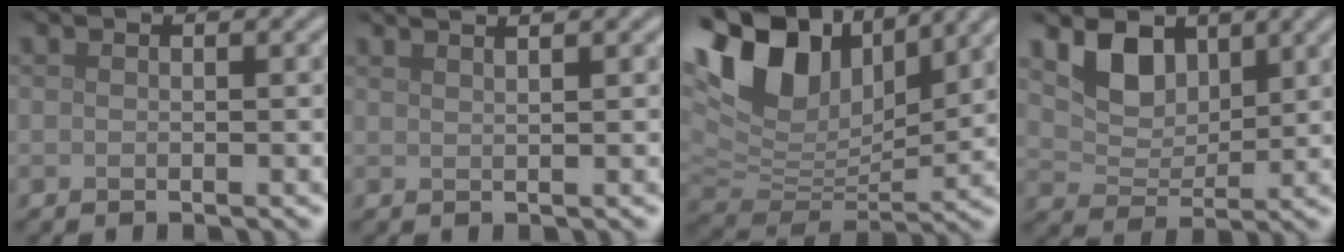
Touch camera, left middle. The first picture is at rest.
{"total": 3.0, "force": [2.2, 1.1, 1.8], "torque": [0.002, 0.015, -0.001]}
{"total": 12.3, "force": [6.4, 7.0, 7.9], "torque": [-0.170, 0.024, 0.112]}
{"total": 4.4, "force": [2.6, 2.8, 2.1], "torque": [-0.050, -0.008, 0.042]}